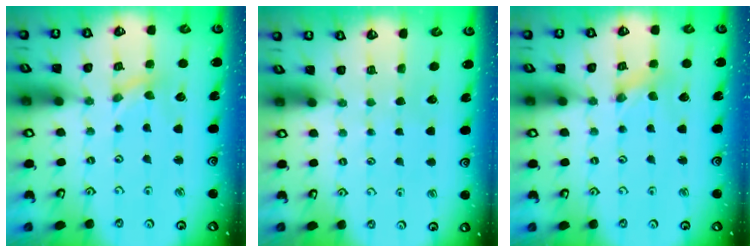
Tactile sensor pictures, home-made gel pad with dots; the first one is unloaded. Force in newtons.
{"total": 0.0}
{"total": 0.0}